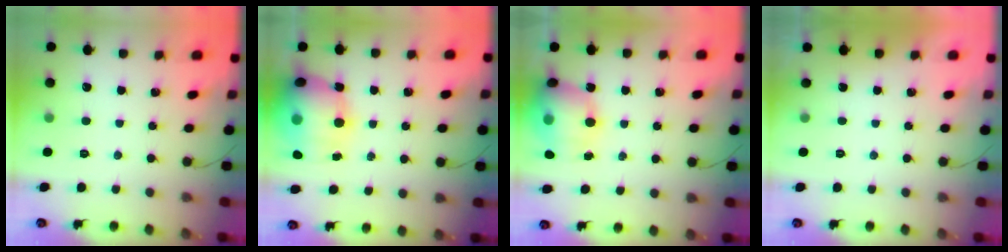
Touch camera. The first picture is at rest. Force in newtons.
{"total": 17.9, "press": 17.4, "slide": 4.2}
{"total": 16.4, "press": 16.0, "slide": 3.5}
{"total": 0.0}